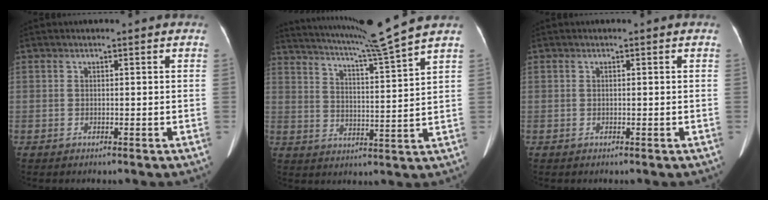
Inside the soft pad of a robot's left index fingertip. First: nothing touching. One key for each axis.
{"total": 12.4, "fx": 10.9, "fy": -3.3, "fz": 4.8, "tx": -0.092, "ty": -0.039, "tz": 0.169}
{"total": 0.0}